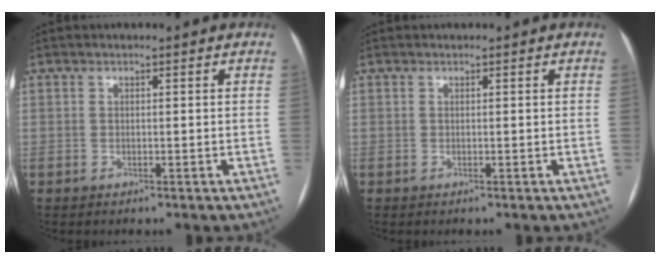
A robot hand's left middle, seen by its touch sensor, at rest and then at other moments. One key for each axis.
{"total": 0.0}